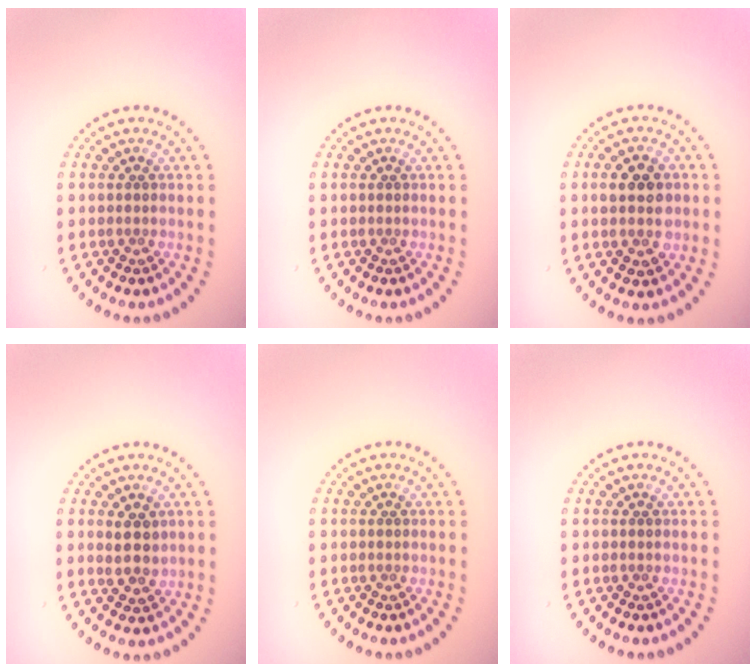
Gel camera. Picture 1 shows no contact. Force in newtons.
{"total": 0.0}
{"total": 3.8, "press": 3.8, "slide": 0.2}
{"total": 2.3, "press": 2.2, "slide": 0.9}
{"total": 0.0}
{"total": 0.0}